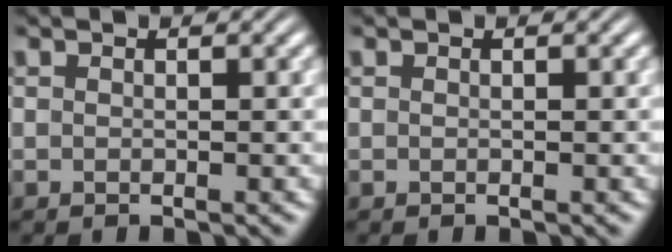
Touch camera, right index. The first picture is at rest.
{"total": 0.0}